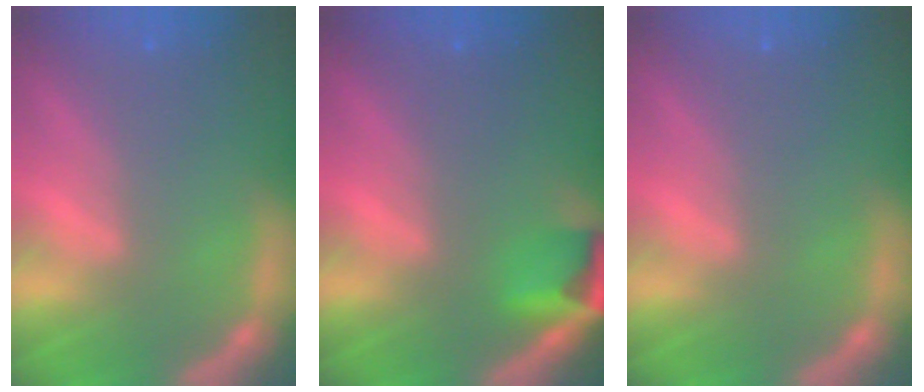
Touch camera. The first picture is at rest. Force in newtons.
{"total": 3.4}
{"total": 0.0}